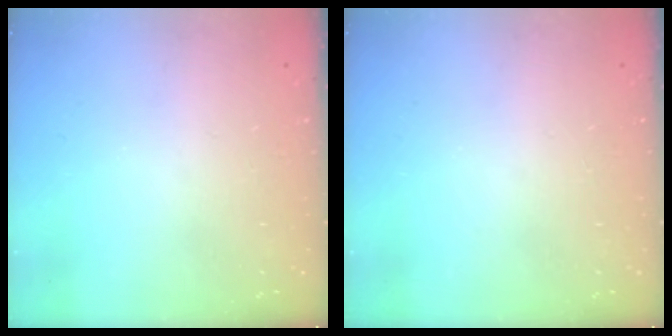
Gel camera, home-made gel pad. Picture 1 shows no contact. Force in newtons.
{"total": 0.0}